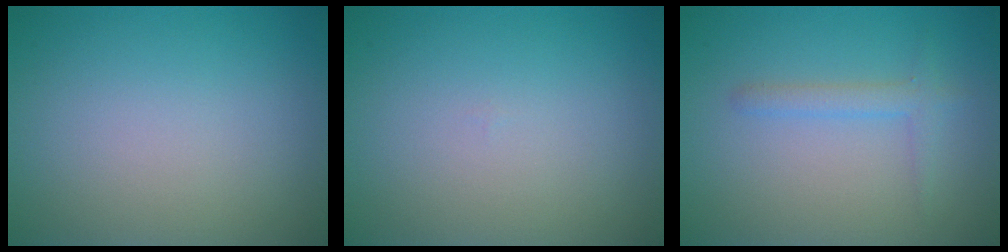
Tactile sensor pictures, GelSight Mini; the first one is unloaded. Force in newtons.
{"total": 0.0}
{"total": 1.7, "press": 1.7, "slide": 0.1}